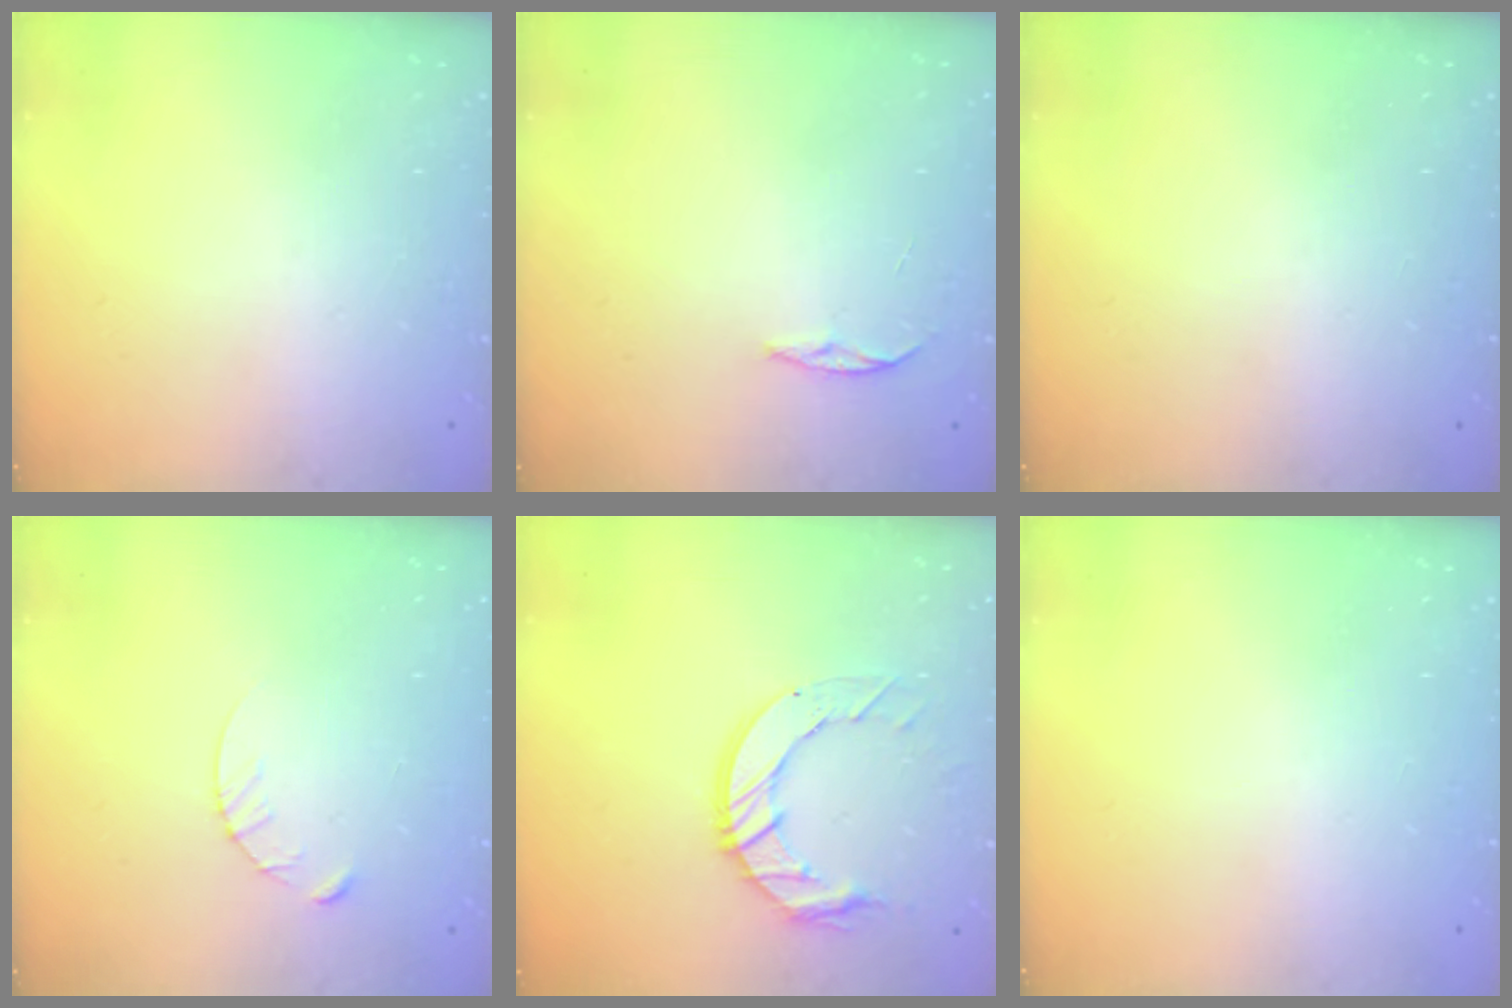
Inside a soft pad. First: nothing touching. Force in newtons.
{"total": 3.3, "press": 3.3, "slide": 0.4}
{"total": 0.0}
{"total": 3.4, "press": 3.4, "slide": 0.4}
{"total": 11.0, "press": 11.0, "slide": 1.2}
{"total": 0.0}